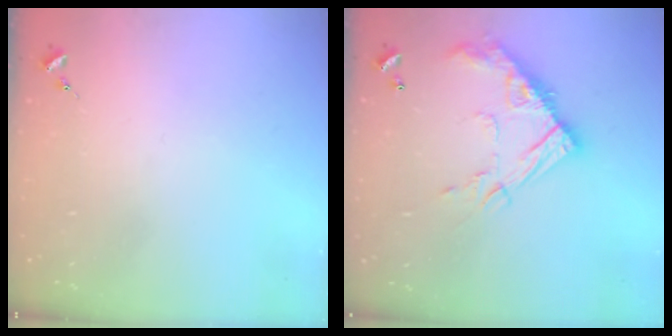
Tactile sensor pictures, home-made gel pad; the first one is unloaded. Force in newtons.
{"total": 15.9, "press": 15.9, "slide": 0.8}